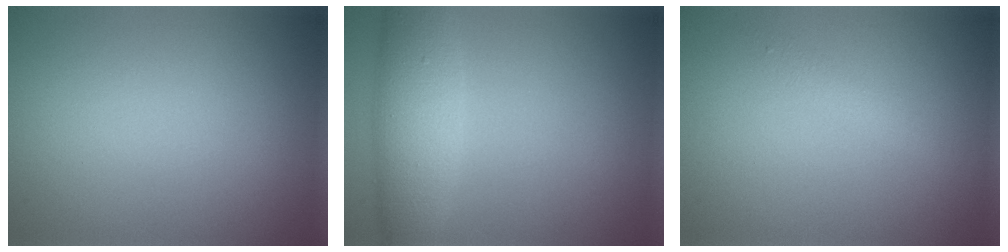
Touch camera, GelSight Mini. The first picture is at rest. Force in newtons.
{"total": 5.2, "press": 5.2, "slide": 0.1}
{"total": 1.1, "press": 1.1, "slide": 0.1}